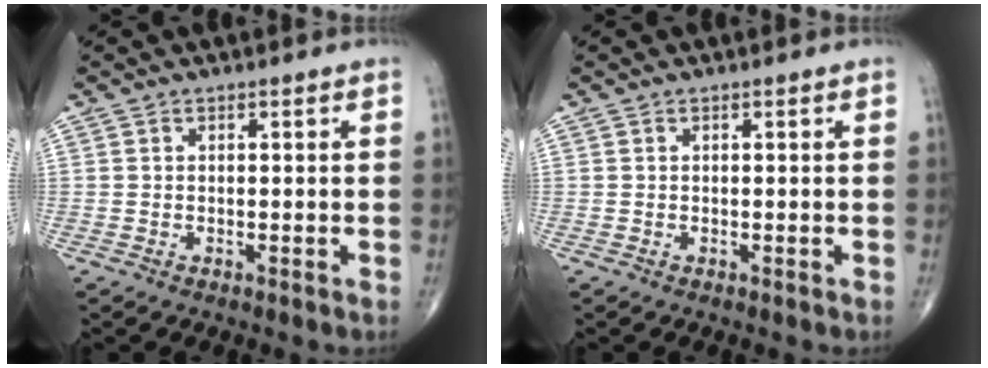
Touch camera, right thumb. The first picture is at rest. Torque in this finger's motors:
{"motor_torque": [0.01, 0.01, 0.00, 0.00, 0.01]}